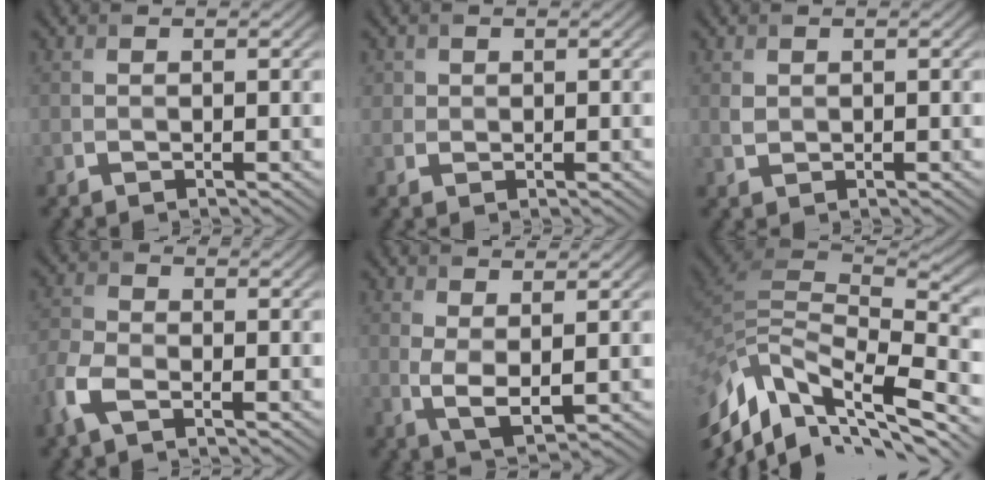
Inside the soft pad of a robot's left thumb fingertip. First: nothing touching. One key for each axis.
{"total": 1.6, "fx": 0.6, "fy": 1.5, "fz": 0.2, "tx": -0.003, "ty": -0.006, "tz": 0.011}
{"total": 1.0, "fx": 0.4, "fy": 0.8, "fz": 0.5, "tx": -0.013, "ty": -0.003, "tz": 0.012}
{"total": 4.6, "fx": -2.6, "fy": 2.2, "fz": 3.2, "tx": -0.086, "ty": -0.006, "tz": -0.067}
{"total": 3.6, "fx": 1.1, "fy": 1.3, "fz": 3.1, "tx": -0.076, "ty": -0.006, "tz": 0.023}
{"total": 15.1, "fx": -8.1, "fy": 6.7, "fz": 10.9, "tx": -0.276, "ty": -0.022, "tz": -0.128}